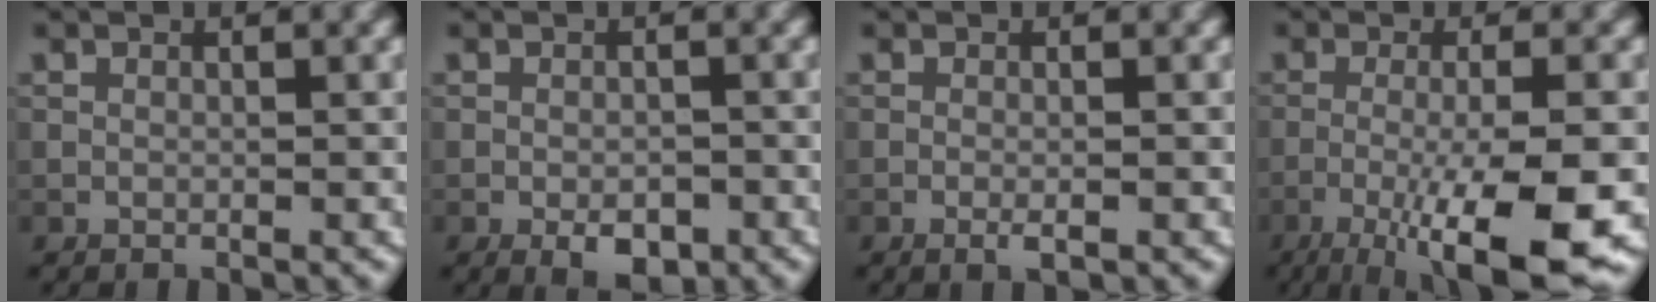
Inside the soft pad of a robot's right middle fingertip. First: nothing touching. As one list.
[{"total": 2.9, "force": [-1.4, 1.5, 2.0], "torque": [-0.031, -0.003, -0.021]}, {"total": 1.1, "force": [-0.5, 0.2, 1.0], "torque": [-0.018, -0.004, -0.009]}, {"total": 9.8, "force": [-4.2, 2.0, 8.6], "torque": [-0.131, -0.003, -0.068]}]